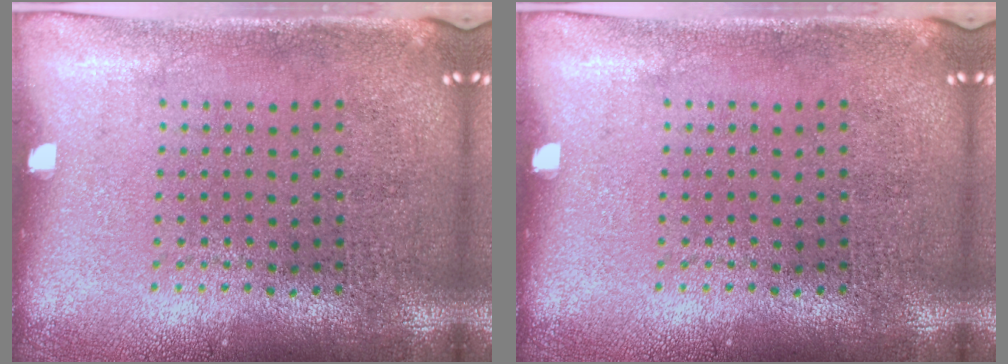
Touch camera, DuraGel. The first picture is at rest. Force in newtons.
{"total": 0.0}